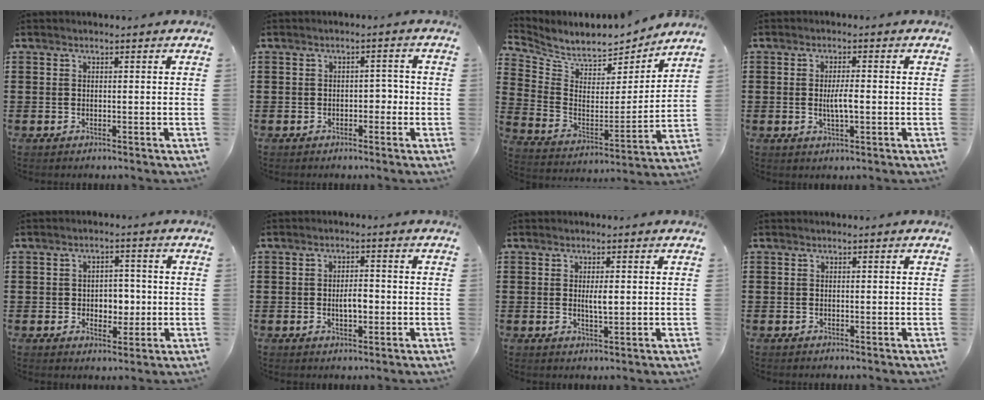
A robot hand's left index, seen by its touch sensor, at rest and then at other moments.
{"total": 2.0, "force": [-0.8, 1.2, 1.4], "torque": [-0.032, 0.004, -0.021]}
{"total": 6.2, "force": [5.9, 1.7, 0.7], "torque": [-0.046, -0.056, 0.098]}
{"total": 3.3, "force": [-0.3, 0.8, 3.2], "torque": [-0.065, -0.004, -0.009]}
{"total": 3.9, "force": [-0.5, 3.0, 2.5], "torque": [-0.042, 0.002, -0.018]}
{"total": 3.2, "force": [-0.5, 1.4, 2.9], "torque": [-0.047, 0.000, -0.012]}
{"total": 2.6, "force": [0.2, 0.7, 2.5], "torque": [-0.049, 0.000, 0.002]}
{"total": 0.0}